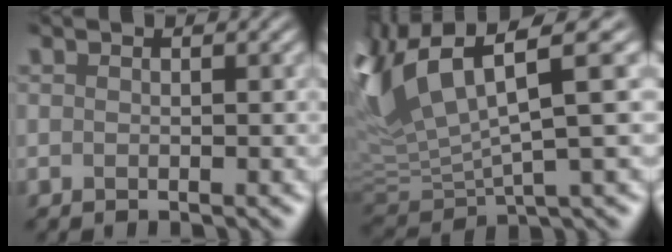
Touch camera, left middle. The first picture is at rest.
{"total": 9.2, "force": [5.6, 2.8, 6.8], "torque": [-0.163, 0.002, 0.105]}